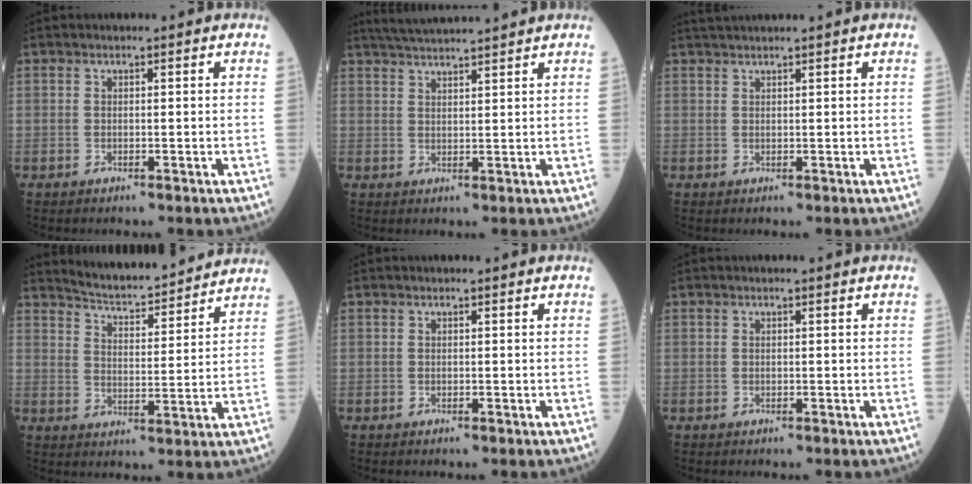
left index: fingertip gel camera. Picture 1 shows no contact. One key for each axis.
{"total": 7.6, "fx": 7.1, "fy": -0.8, "fz": 2.7, "tx": -0.052, "ty": 0.029, "tz": 0.114}
{"total": 3.0, "fx": 2.7, "fy": -0.6, "fz": 1.1, "tx": -0.011, "ty": 0.026, "tz": 0.052}
{"total": 12.2, "fx": 11.7, "fy": 1.0, "fz": 3.4, "tx": -0.057, "ty": 0.007, "tz": 0.170}
{"total": 0.0}
{"total": 0.0}